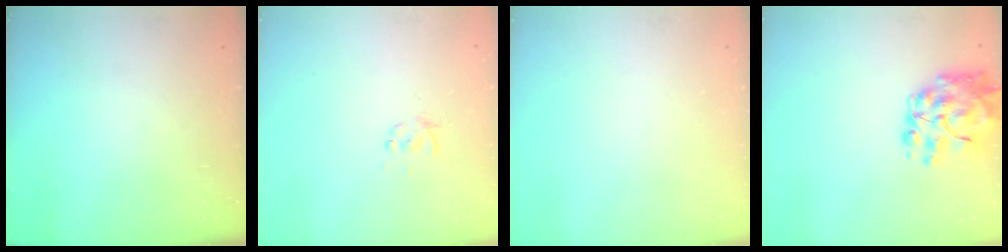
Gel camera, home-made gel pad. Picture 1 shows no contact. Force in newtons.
{"total": 0.9, "press": 0.9, "slide": 0.2}
{"total": 0.0}
{"total": 13.6, "press": 13.1, "slide": 3.9}